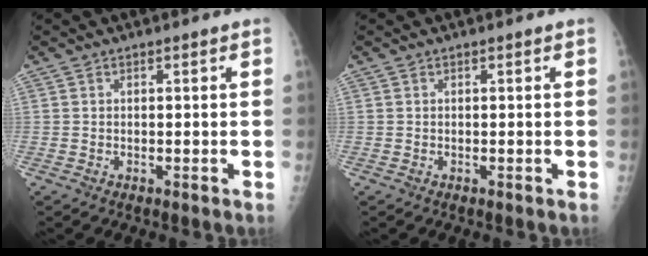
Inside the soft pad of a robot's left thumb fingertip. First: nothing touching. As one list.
[{"total": 0.0}]